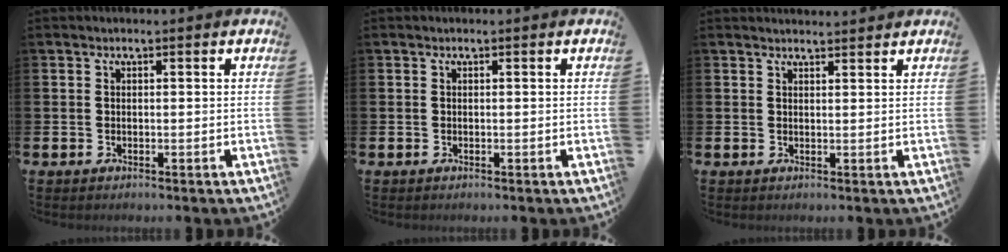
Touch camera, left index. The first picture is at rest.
{"total": 0.0}
{"total": 1.7, "force": [1.7, 0.1, -0.1], "torque": [0.007, -0.009, 0.029]}